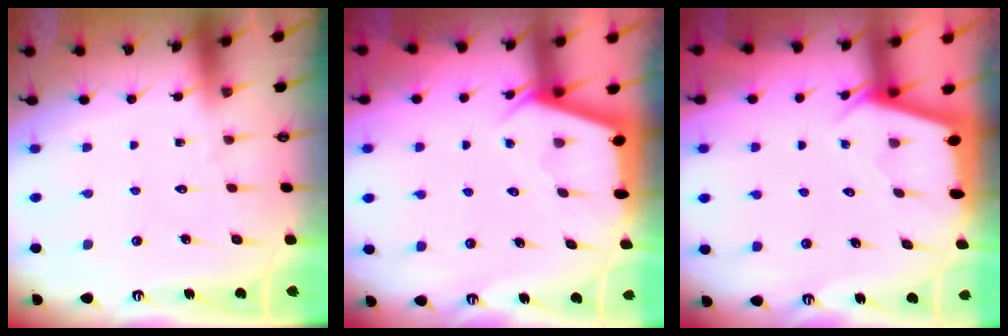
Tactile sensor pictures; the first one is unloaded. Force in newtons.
{"total": 2.8, "press": 2.8, "slide": 0.4}
{"total": 2.3, "press": 2.3, "slide": 0.2}